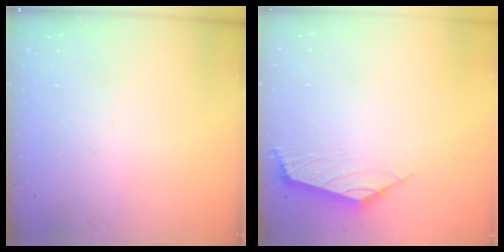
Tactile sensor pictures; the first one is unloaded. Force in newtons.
{"total": 2.8, "press": 2.7, "slide": 0.7}